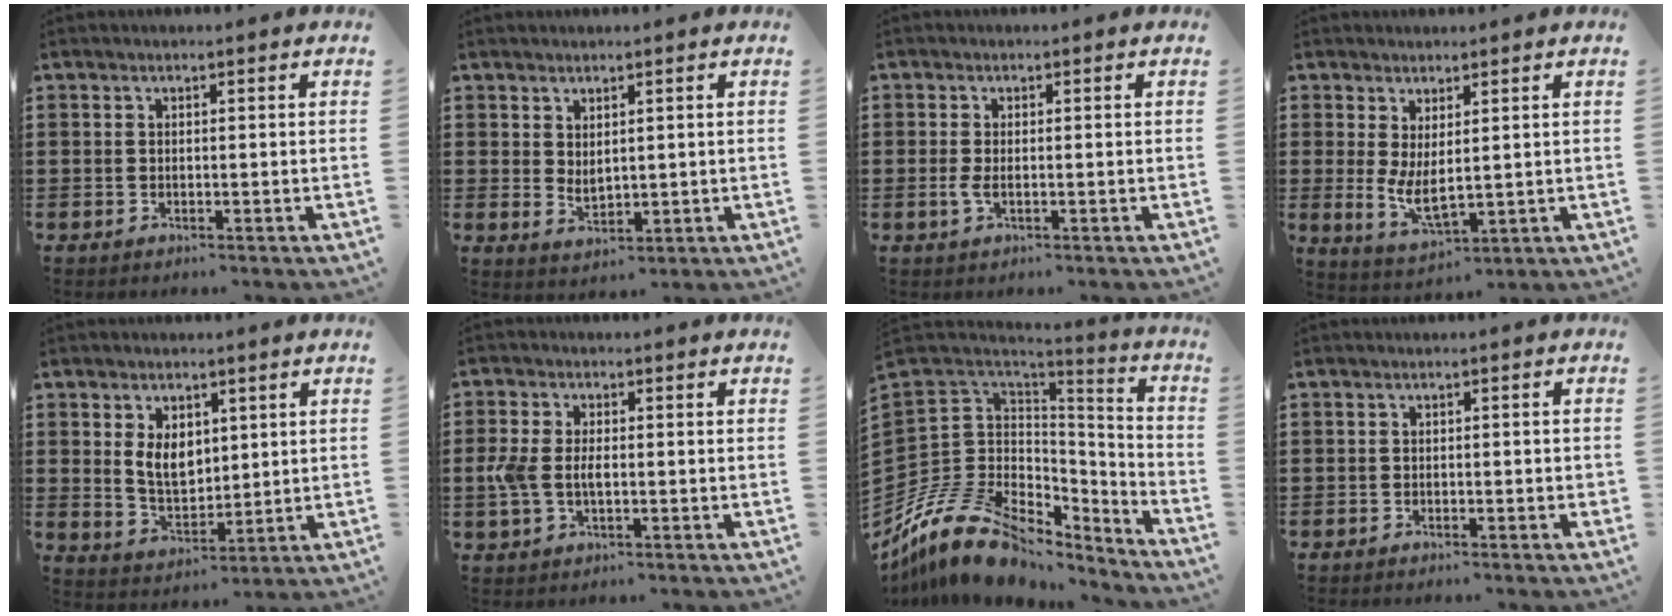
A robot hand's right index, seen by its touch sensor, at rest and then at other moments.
{"total": 2.1, "force": [1.3, 1.1, 1.3], "torque": [-0.025, 0.002, 0.024]}
{"total": 1.7, "force": [-0.3, 0.6, 1.5], "torque": [-0.037, -0.005, -0.008]}
{"total": 5.0, "force": [1.1, 2.0, 4.4], "torque": [-0.099, -0.005, 0.020]}
{"total": 6.1, "force": [1.9, 4.1, 4.1], "torque": [-0.083, 0.009, 0.033]}
{"total": 4.3, "force": [-0.5, 2.4, 3.5], "torque": [-0.095, -0.005, -0.018]}
{"total": 14.6, "force": [-8.8, 8.9, 7.4], "torque": [-0.182, 0.017, -0.160]}
{"total": 0.9, "force": [-0.8, 0.3, 0.3], "torque": [-0.010, -0.003, -0.016]}